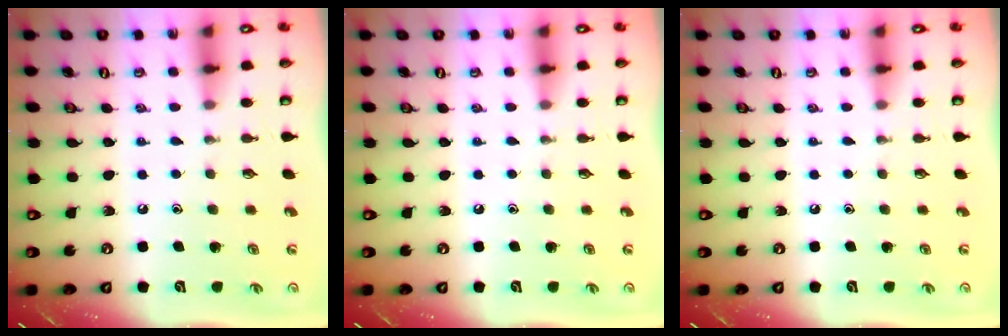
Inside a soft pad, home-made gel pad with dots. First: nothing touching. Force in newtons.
{"total": 0.0}
{"total": 0.0}